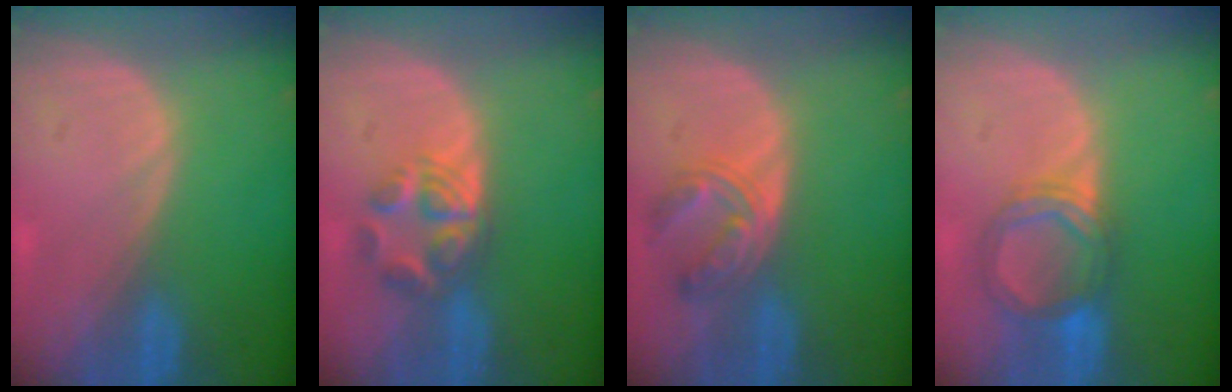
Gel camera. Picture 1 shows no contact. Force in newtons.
{"total": 6.1, "press": 5.3, "slide": 3.0}
{"total": 5.5, "press": 5.4, "slide": 1.0}
{"total": 5.5, "press": 5.5, "slide": 0.5}